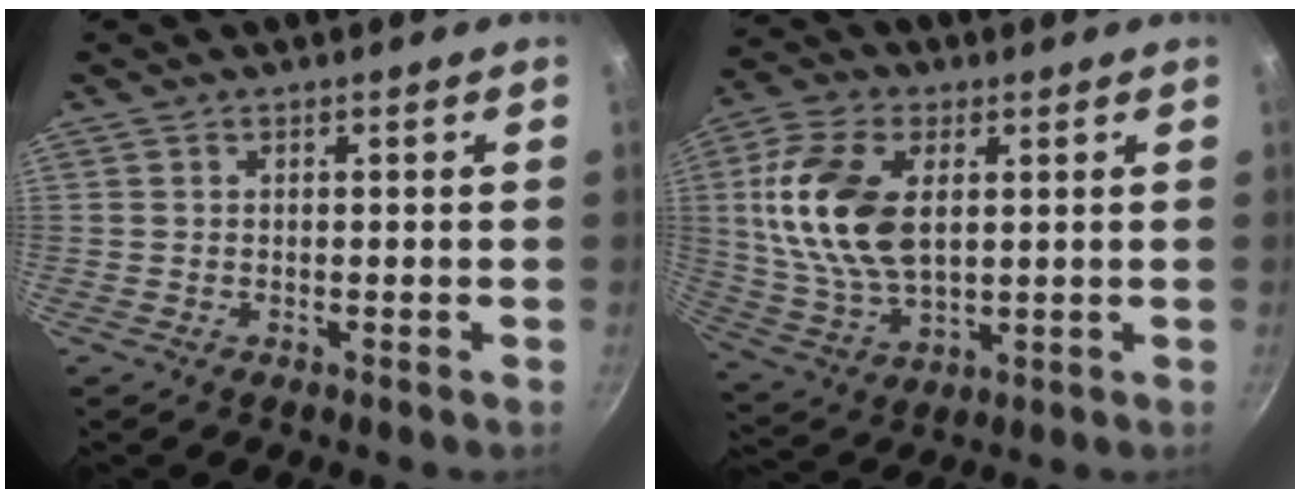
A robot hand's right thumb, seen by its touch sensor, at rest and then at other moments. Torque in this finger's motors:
{"motor_torque": [1.30, 2.68, 2.04, 0.12, 0.29]}